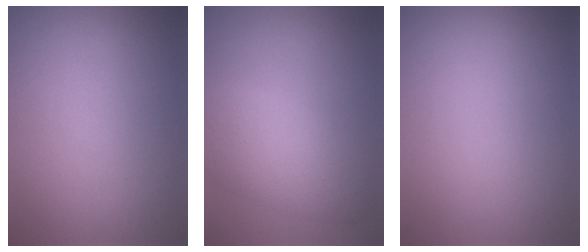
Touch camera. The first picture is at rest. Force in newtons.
{"total": 5.3, "press": 5.3, "slide": 0.3}
{"total": 0.0}